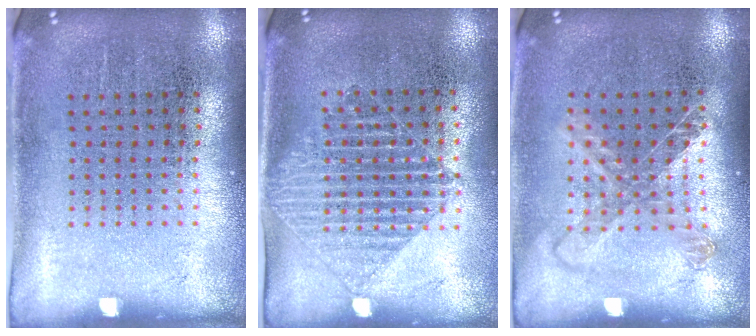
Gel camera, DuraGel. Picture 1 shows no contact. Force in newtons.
{"total": 1.3, "press": 1.1, "slide": 0.6}
{"total": 1.2, "press": 1.0, "slide": 0.6}